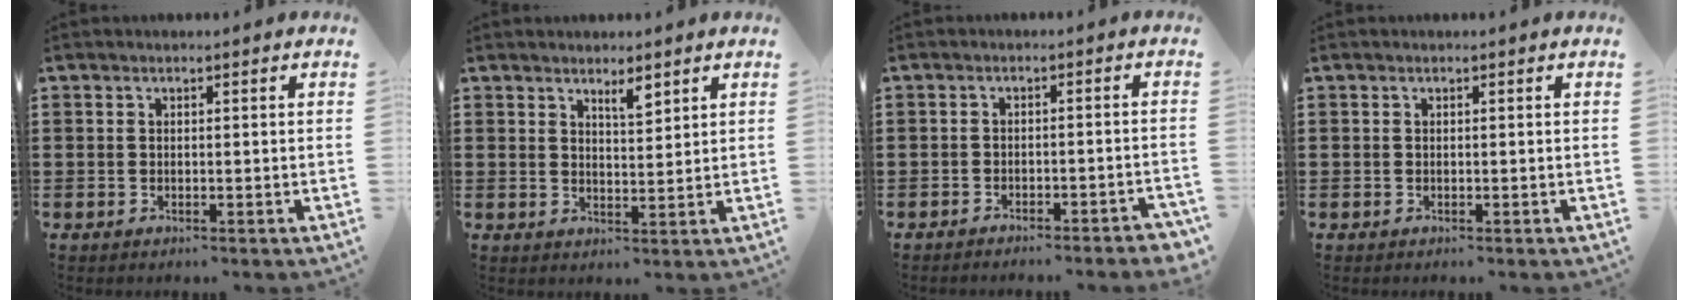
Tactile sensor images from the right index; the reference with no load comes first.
{"total": 2.9, "force": [2.4, 0.6, 1.5], "torque": [-0.025, 0.001, 0.041]}
{"total": 2.1, "force": [-2.1, -0.1, 0.5], "torque": [-0.010, 0.001, -0.042]}
{"total": 0.0}